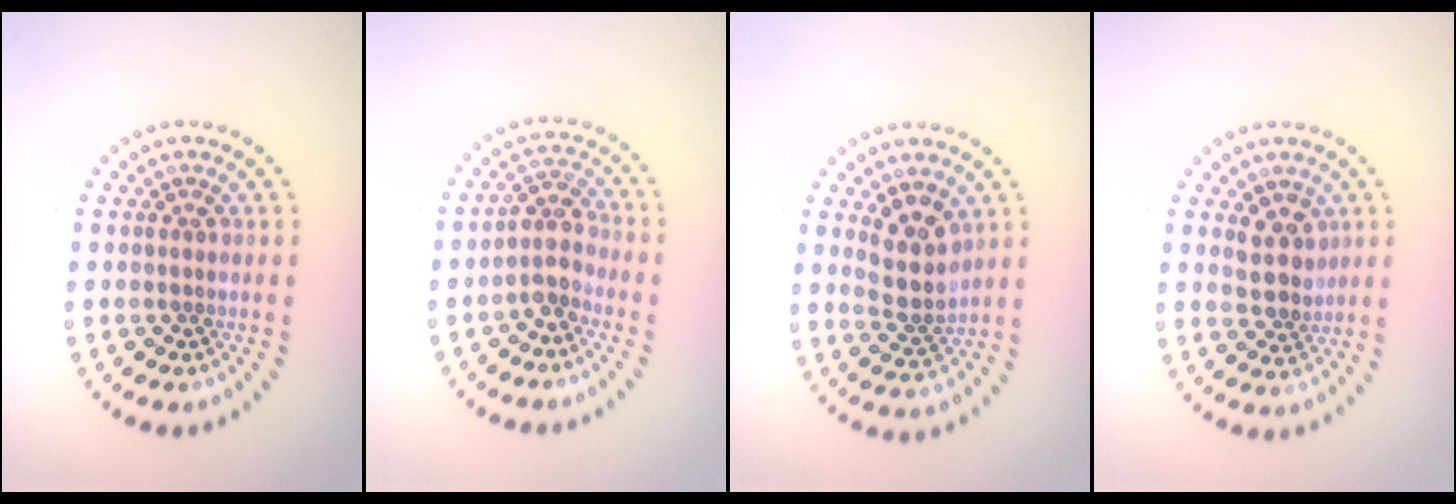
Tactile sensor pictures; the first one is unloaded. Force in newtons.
{"total": 3.0, "press": 2.4, "slide": 1.8}
{"total": 4.0, "press": 3.7, "slide": 1.5}
{"total": 2.7, "press": 2.5, "slide": 1.0}